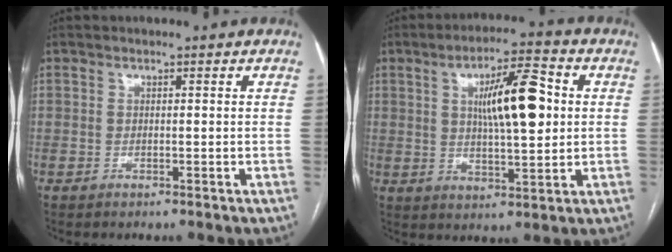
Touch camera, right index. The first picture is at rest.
{"total": 11.4, "force": [2.2, 2.6, 10.9], "torque": [-0.182, 0.013, 0.036]}